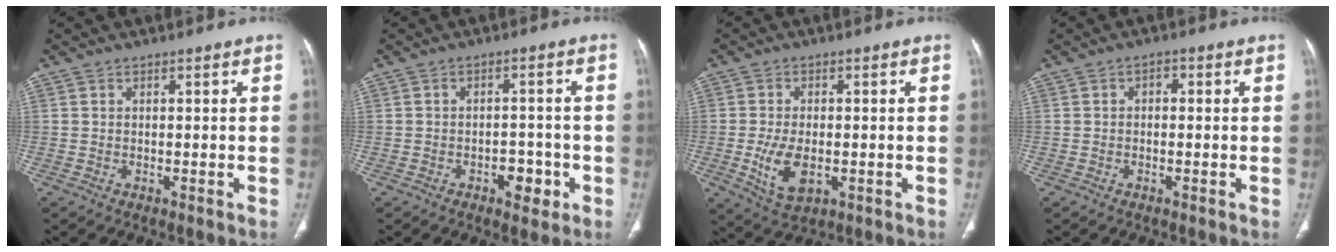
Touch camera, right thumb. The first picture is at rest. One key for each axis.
{"total": 4.9, "fx": -2.1, "fy": 2.9, "fz": 3.3, "tx": -0.025, "ty": 0.016, "tz": -0.026}
{"total": 7.3, "fx": -1.5, "fy": 4.0, "fz": 5.9, "tx": -0.113, "ty": -0.007, "tz": -0.019}
{"total": 1.5, "fx": 0.0, "fy": 1.1, "fz": 1.1, "tx": -0.012, "ty": 0.009, "tz": -0.005}